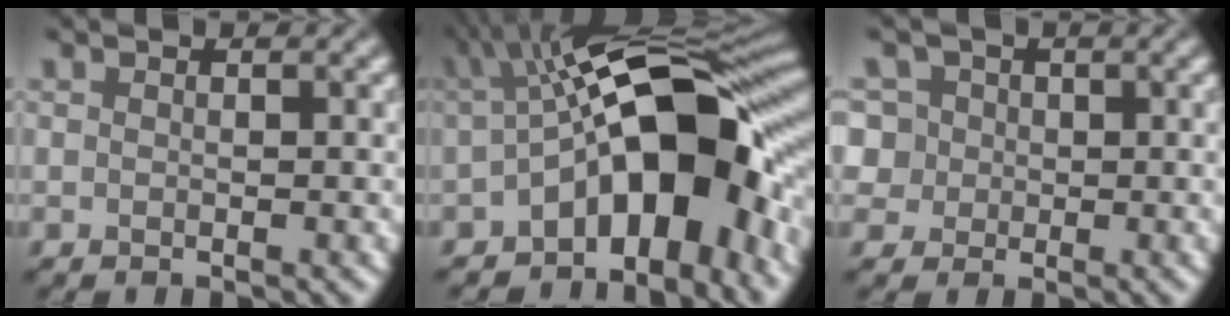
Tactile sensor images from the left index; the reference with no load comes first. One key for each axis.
{"total": 12.2, "fx": -2.4, "fy": 5.4, "fz": 10.7, "tx": -0.130, "ty": 0.013, "tz": -0.054}
{"total": 6.3, "fx": 2.0, "fy": 5.6, "fz": 2.2, "tx": -0.042, "ty": 0.027, "tz": 0.006}